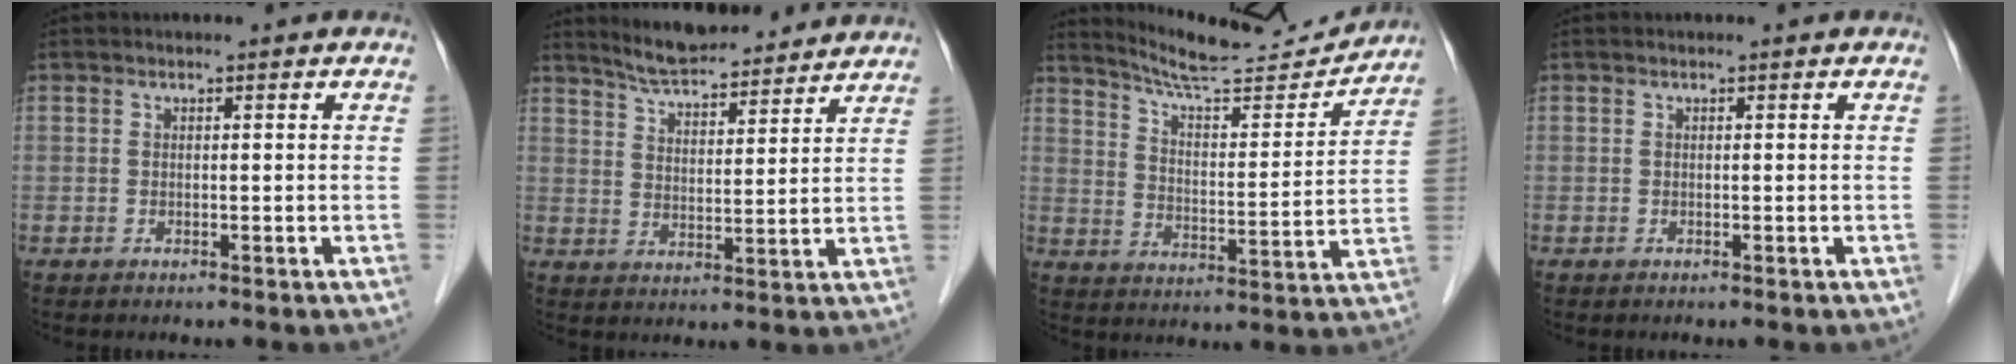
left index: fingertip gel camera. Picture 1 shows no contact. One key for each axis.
{"total": 12.8, "fx": 11.9, "fy": 1.7, "fz": 4.4, "tx": -0.073, "ty": 0.015, "tz": 0.178}
{"total": 16.1, "fx": 15.5, "fy": 0.7, "fz": 4.0, "tx": -0.071, "ty": -0.024, "tz": 0.229}
{"total": 0.5, "fx": 0.5, "fy": 0.0, "fz": 0.2, "tx": -0.004, "ty": 0.006, "tz": 0.007}